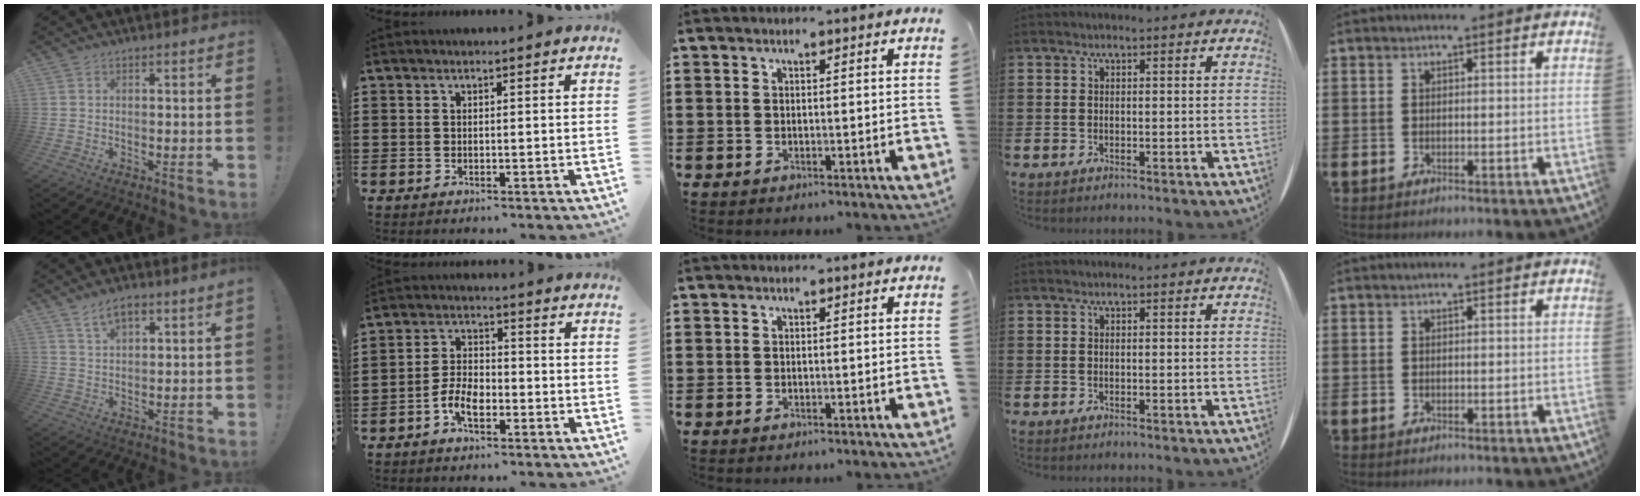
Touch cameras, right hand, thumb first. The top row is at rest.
{"thumb": {"total": 5.7, "force": [3.9, 1.9, 3.7], "torque": [-0.058, -0.015, 0.070]}, "index": {"total": 5.0, "force": [-2.6, 2.6, 3.5], "torque": [-0.090, 0.002, -0.056]}}